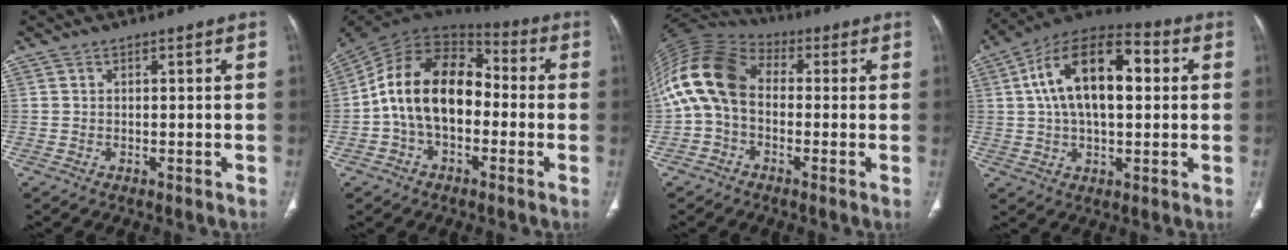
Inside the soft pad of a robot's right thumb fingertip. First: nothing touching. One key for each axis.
{"total": 17.1, "fx": -1.7, "fy": 11.0, "fz": 13.0, "tx": -0.210, "ty": 0.048, "tz": -0.038}
{"total": 14.8, "fx": -0.3, "fy": 10.1, "fz": 10.8, "tx": -0.217, "ty": 0.037, "tz": -0.018}
{"total": 18.6, "fx": 3.4, "fy": 9.7, "fz": 15.5, "tx": -0.254, "ty": 0.027, "tz": 0.047}